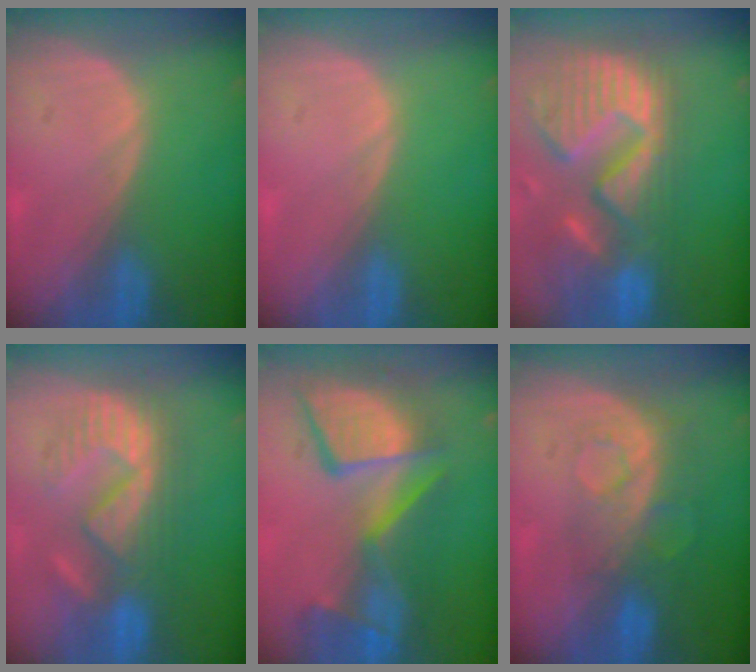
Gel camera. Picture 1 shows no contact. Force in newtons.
{"total": 0.0}
{"total": 14.4, "press": 12.0, "slide": 8.0}
{"total": 9.4, "press": 9.4, "slide": 0.4}
{"total": 12.6, "press": 11.2, "slide": 5.8}
{"total": 8.5, "press": 7.2, "slide": 4.6}